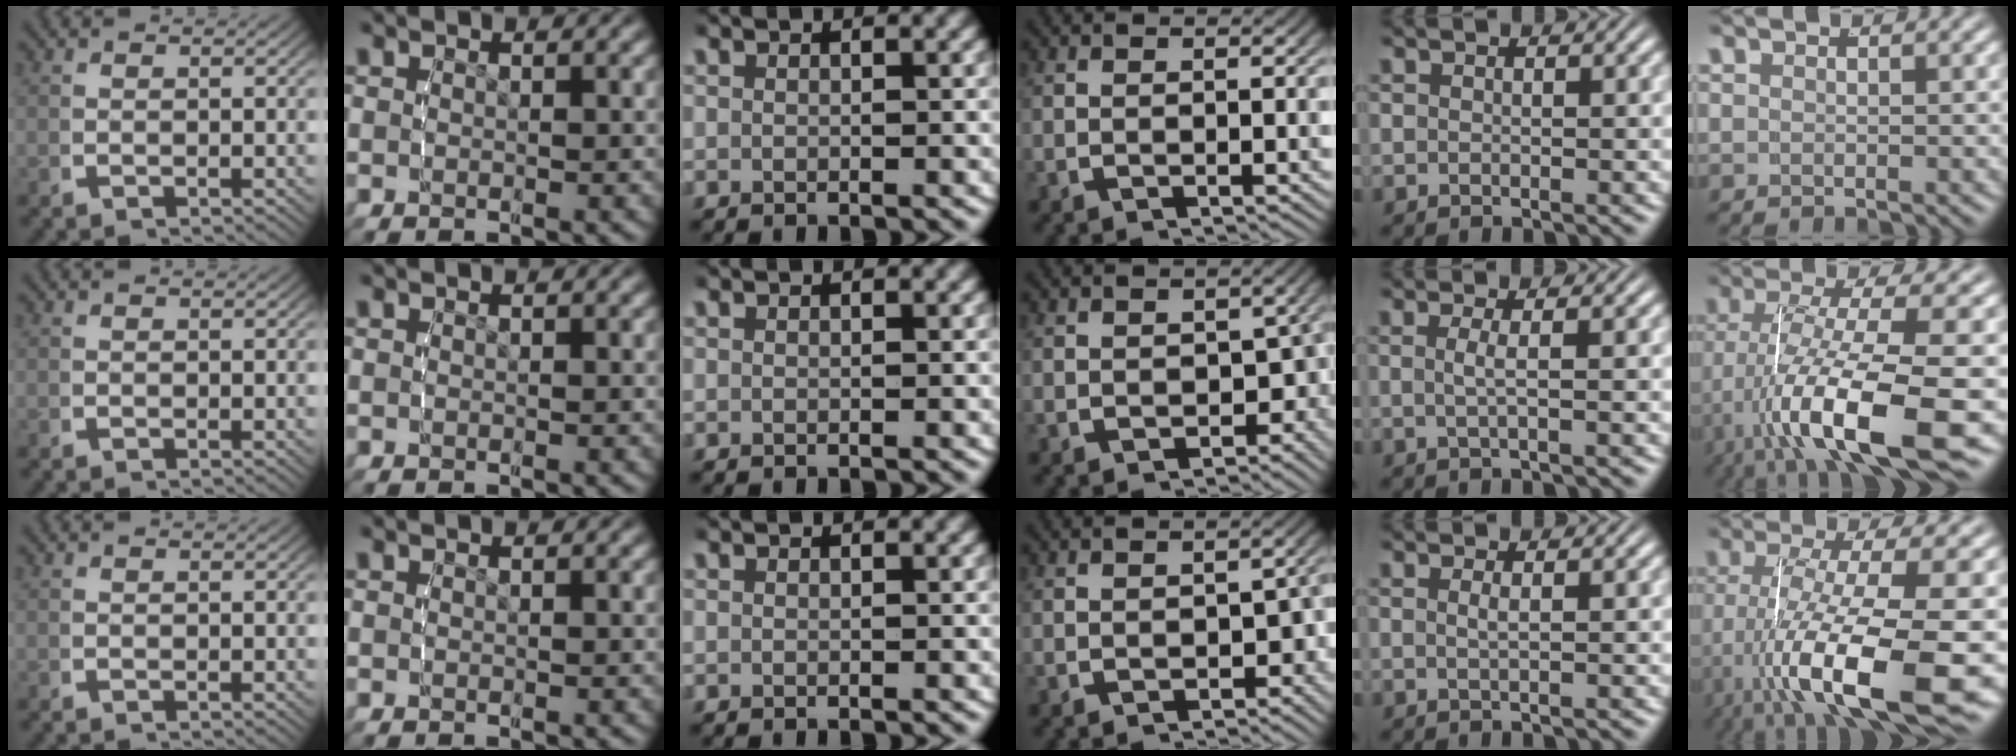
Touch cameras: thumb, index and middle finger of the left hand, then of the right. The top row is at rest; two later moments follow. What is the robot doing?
{"motion": "lift_and_place", "object": "condiment"}